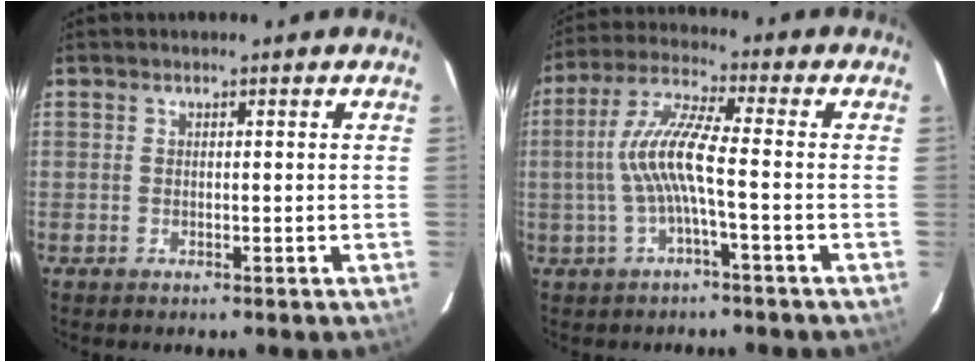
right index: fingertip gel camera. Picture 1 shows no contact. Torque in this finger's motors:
{"motor_torque": [1.60, -0.17, 0.79, 0.21]}